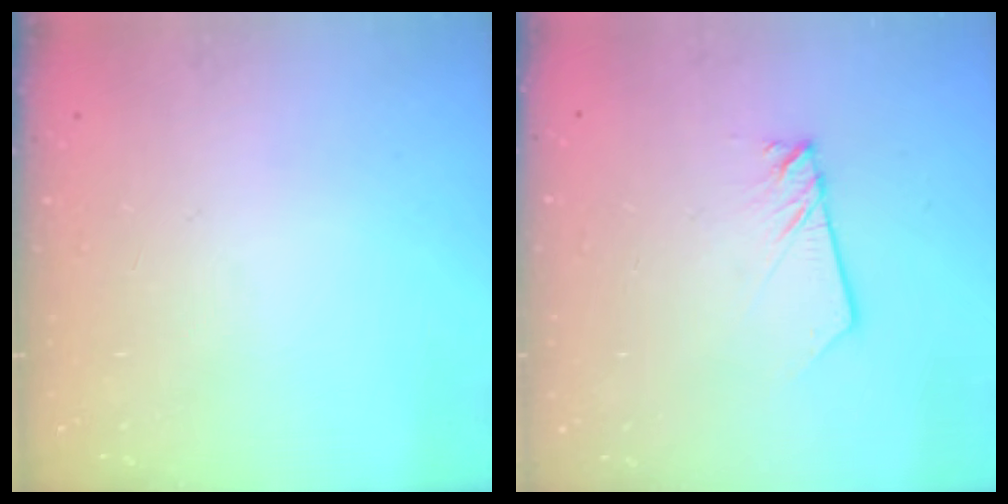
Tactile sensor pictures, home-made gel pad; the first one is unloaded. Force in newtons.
{"total": 2.0, "press": 2.0, "slide": 0.2}